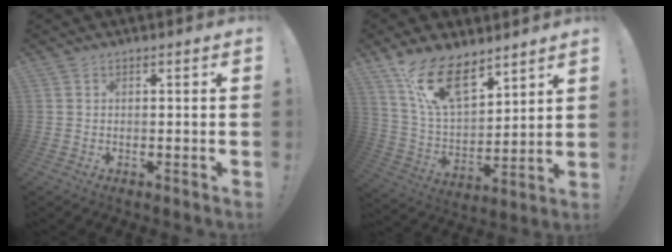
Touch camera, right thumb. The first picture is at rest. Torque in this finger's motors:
{"motor_torque": [0.33, 1.28, 0.33, 0.36, 0.36]}